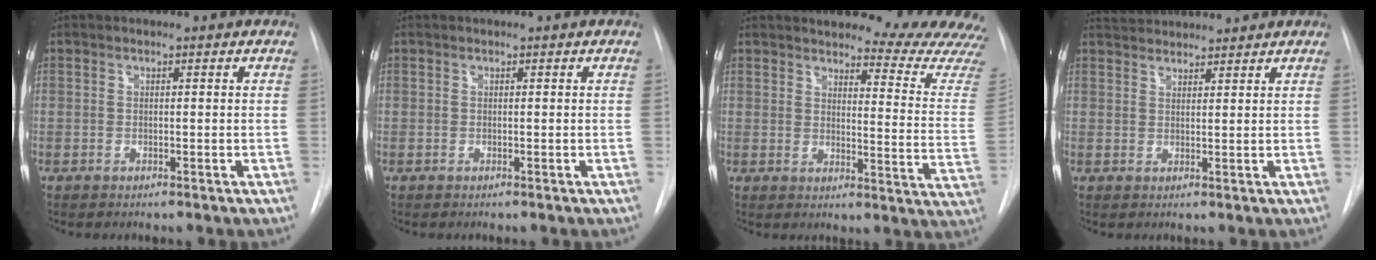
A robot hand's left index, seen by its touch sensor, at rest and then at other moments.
{"total": 0.0}
{"total": 17.1, "force": [16.5, 0.8, 4.2], "torque": [-0.042, -0.130, 0.170]}
{"total": 6.1, "force": [5.9, 0.6, 1.2], "torque": [-0.026, 0.037, 0.093]}